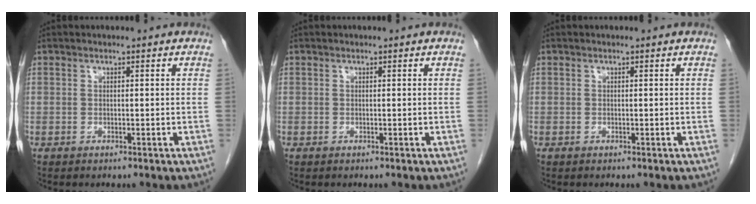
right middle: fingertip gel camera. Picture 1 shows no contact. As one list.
[{"total": 0.0}, {"total": 0.0}]